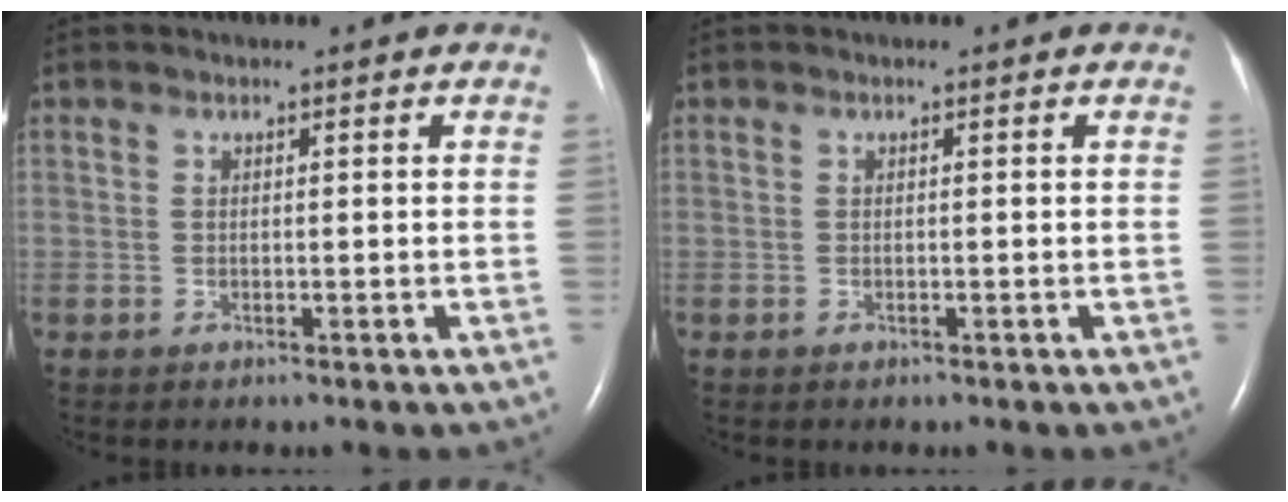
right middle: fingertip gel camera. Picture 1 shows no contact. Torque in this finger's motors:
{"motor_torque": [-0.07, -0.08, -0.03, 0.01]}